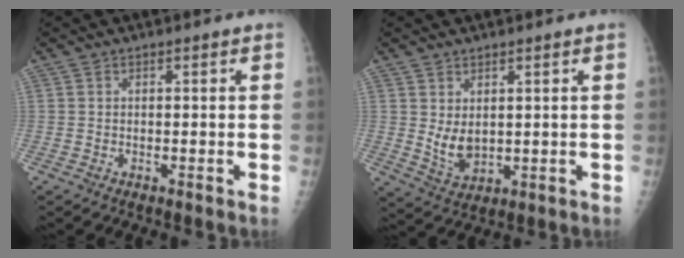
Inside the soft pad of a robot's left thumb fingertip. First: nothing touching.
{"total": 5.0, "force": [1.1, 3.1, 3.8], "torque": [-0.054, -0.019, 0.032]}